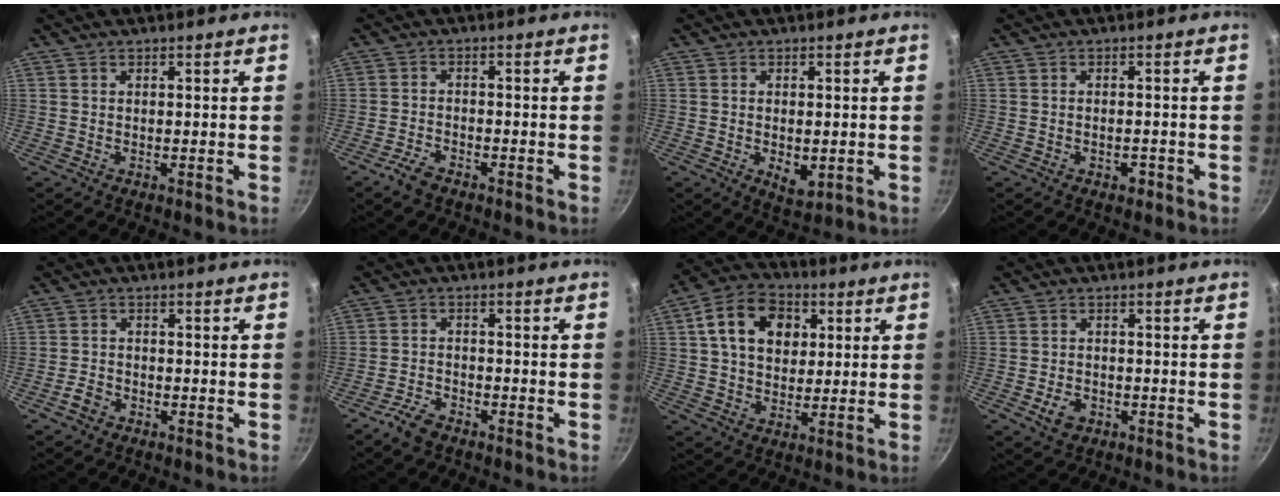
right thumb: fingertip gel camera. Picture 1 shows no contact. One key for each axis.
{"total": 3.4, "fx": -2.6, "fy": 1.3, "fz": 1.7, "tx": -0.039, "ty": 0.022, "tz": -0.052}
{"total": 4.8, "fx": -0.8, "fy": 2.6, "fz": 3.9, "tx": -0.054, "ty": -0.009, "tz": -0.005}
{"total": 2.0, "fx": -1.1, "fy": 1.1, "fz": 1.2, "tx": -0.016, "ty": 0.007, "tz": -0.013}
{"total": 2.8, "fx": -1.8, "fy": 1.7, "fz": 1.2, "tx": -0.023, "ty": 0.022, "tz": -0.034}
{"total": 4.5, "fx": -3.5, "fy": 1.9, "fz": 2.1, "tx": -0.043, "ty": 0.027, "tz": -0.068}
{"total": 13.2, "fx": 3.7, "fy": 9.7, "fz": 8.2, "tx": -0.117, "ty": 0.010, "tz": 0.052}
{"total": 4.1, "fx": -1.8, "fy": 2.9, "fz": 2.3, "tx": -0.036, "ty": 0.012, "tz": -0.029}